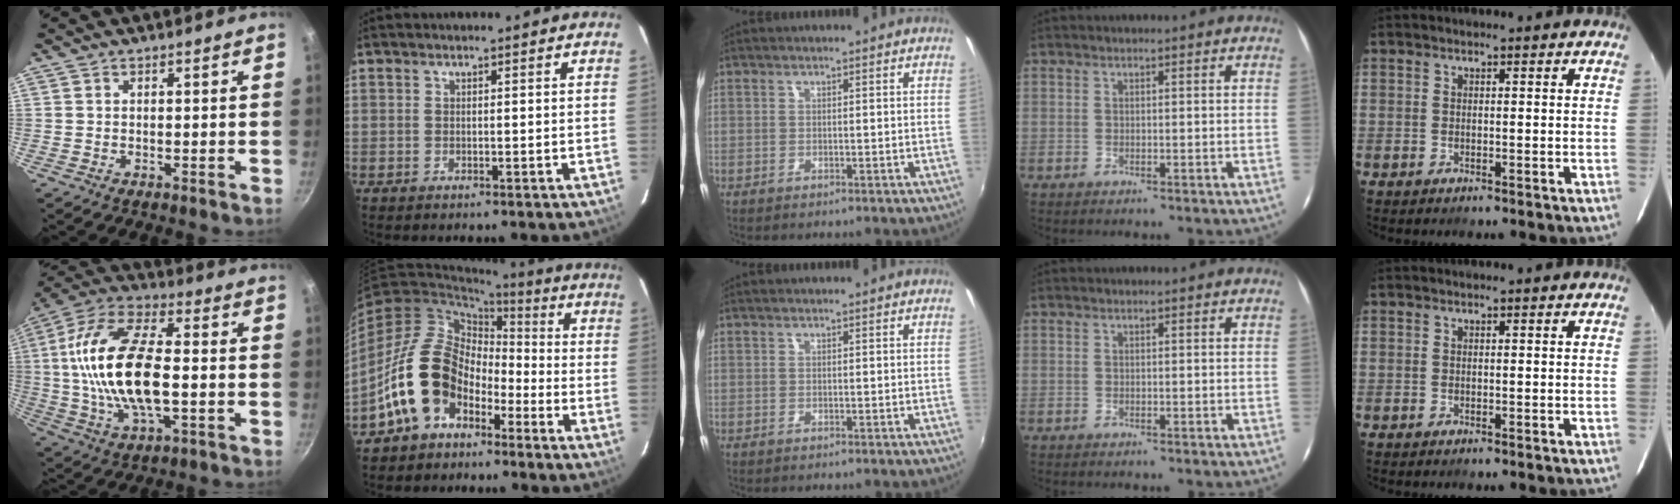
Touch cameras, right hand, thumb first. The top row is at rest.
{"thumb": {"total": 20.9, "force": [-0.5, 9.8, 18.4], "torque": [-0.349, 0.025, -0.019]}, "index": {"total": 13.7, "force": [-6.6, 9.7, 7.0], "torque": [-0.138, 0.019, -0.110]}}